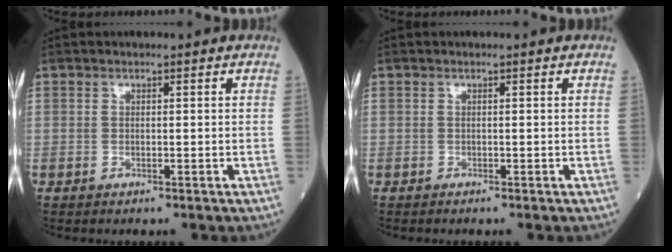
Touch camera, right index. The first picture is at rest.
{"total": 0.0}